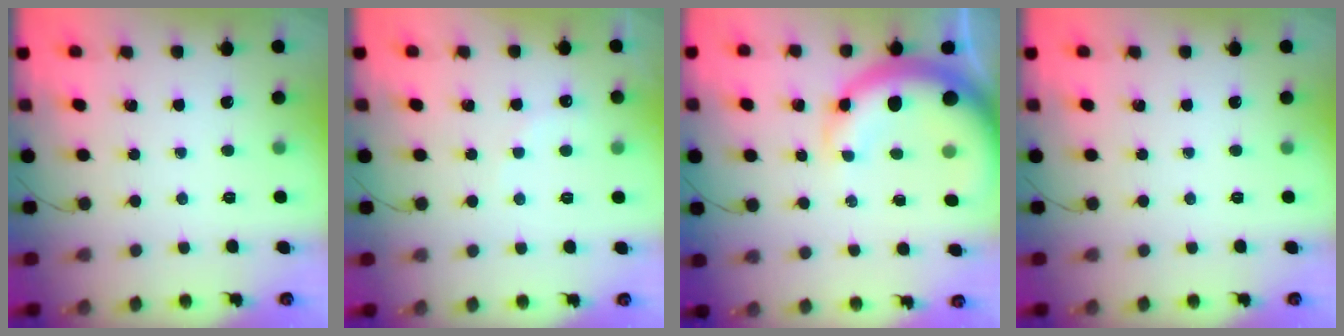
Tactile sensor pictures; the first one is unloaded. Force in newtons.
{"total": 6.3, "press": 6.1, "slide": 1.3}
{"total": 10.9, "press": 10.7, "slide": 2.2}
{"total": 0.0}